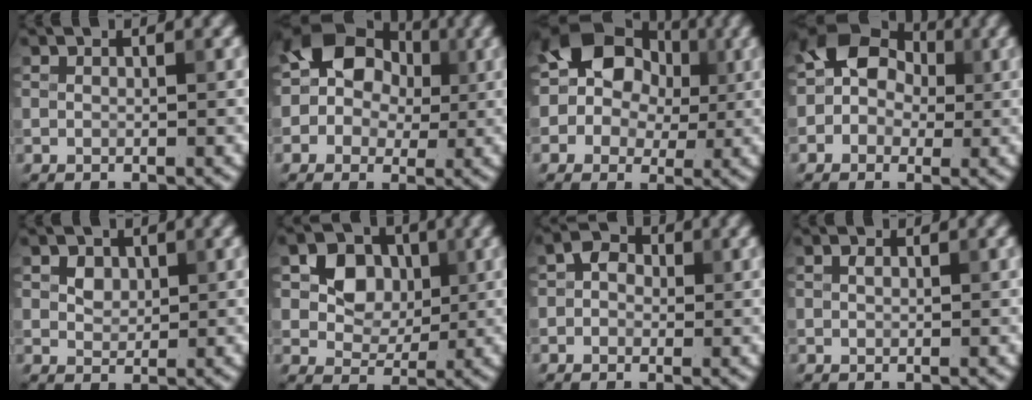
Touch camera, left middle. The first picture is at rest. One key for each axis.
{"total": 7.9, "fx": 1.9, "fy": 6.5, "fz": 4.1, "tx": -0.061, "ty": 0.032, "tz": 0.004}
{"total": 9.4, "fx": 2.5, "fy": 7.5, "fz": 5.1, "tx": -0.085, "ty": 0.040, "tz": 0.019}
{"total": 5.9, "fx": 0.9, "fy": 5.0, "fz": 3.0, "tx": -0.031, "ty": 0.031, "tz": -0.012}
{"total": 2.8, "fx": 1.3, "fy": 1.8, "fz": 1.6, "tx": -0.041, "ty": 0.008, "tz": 0.027}
{"total": 4.6, "fx": 0.8, "fy": 3.9, "fz": 2.5, "tx": -0.042, "ty": 0.000, "tz": 0.005}
{"total": 1.5, "fx": -0.3, "fy": 1.3, "fz": 0.7, "tx": -0.007, "ty": 0.007, "tz": -0.004}
{"total": 0.0}